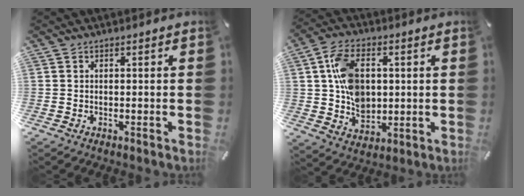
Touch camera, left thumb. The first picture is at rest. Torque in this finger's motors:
{"motor_torque": [0.38, 0.44, 0.87, 0.39, 0.18]}